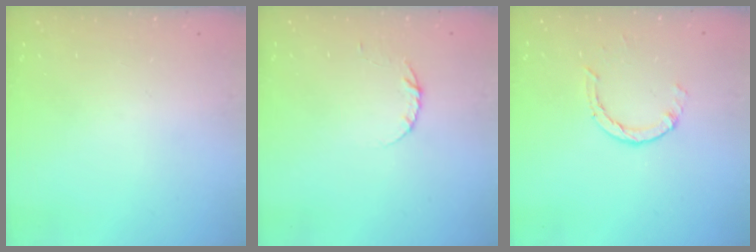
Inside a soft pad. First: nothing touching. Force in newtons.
{"total": 3.4, "press": 3.4, "slide": 0.4}
{"total": 1.4, "press": 1.4, "slide": 0.2}